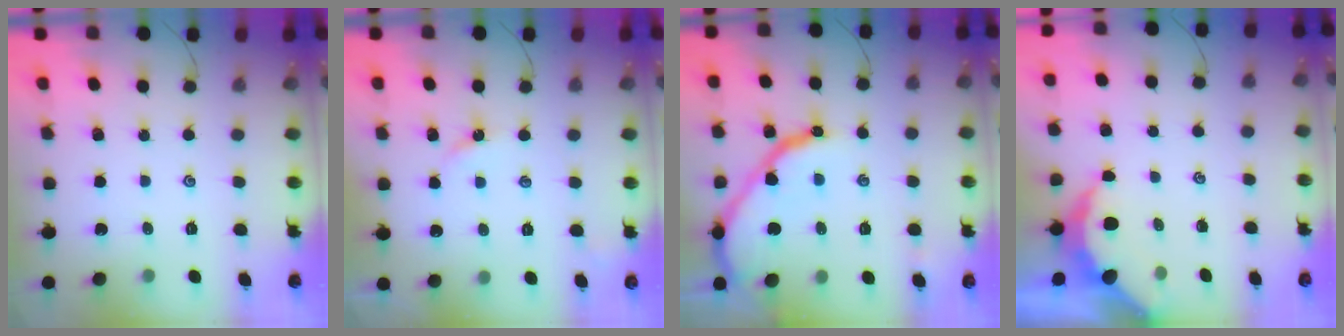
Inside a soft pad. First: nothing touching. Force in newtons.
{"total": 2.1, "press": 2.1, "slide": 0.3}
{"total": 13.8, "press": 13.7, "slide": 1.6}
{"total": 5.0, "press": 5.0, "slide": 0.5}